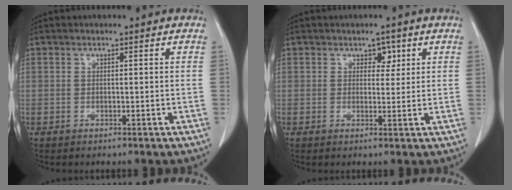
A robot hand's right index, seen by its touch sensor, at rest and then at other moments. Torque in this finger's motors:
{"motor_torque": [-0.31, 0.26, 0.00, -0.01]}